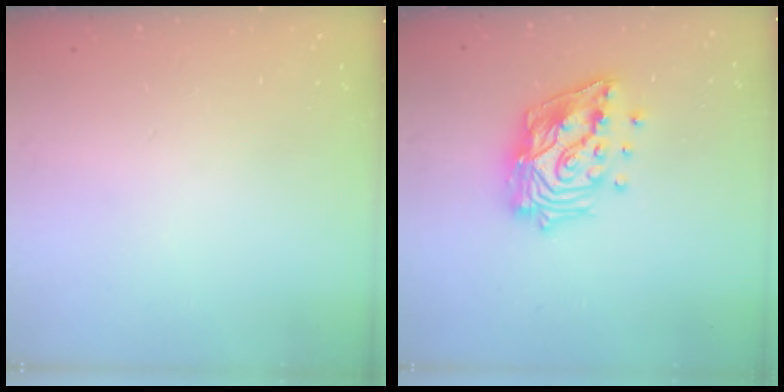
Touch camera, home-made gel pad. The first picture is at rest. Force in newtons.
{"total": 17.5, "press": 17.5, "slide": 1.4}